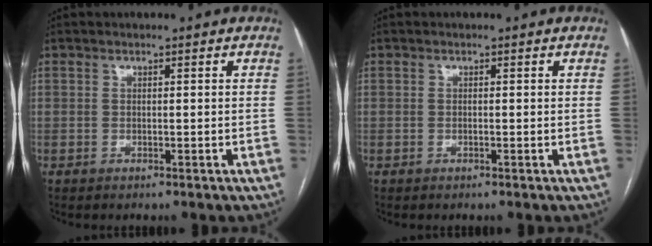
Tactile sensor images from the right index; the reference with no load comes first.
{"total": 0.0}